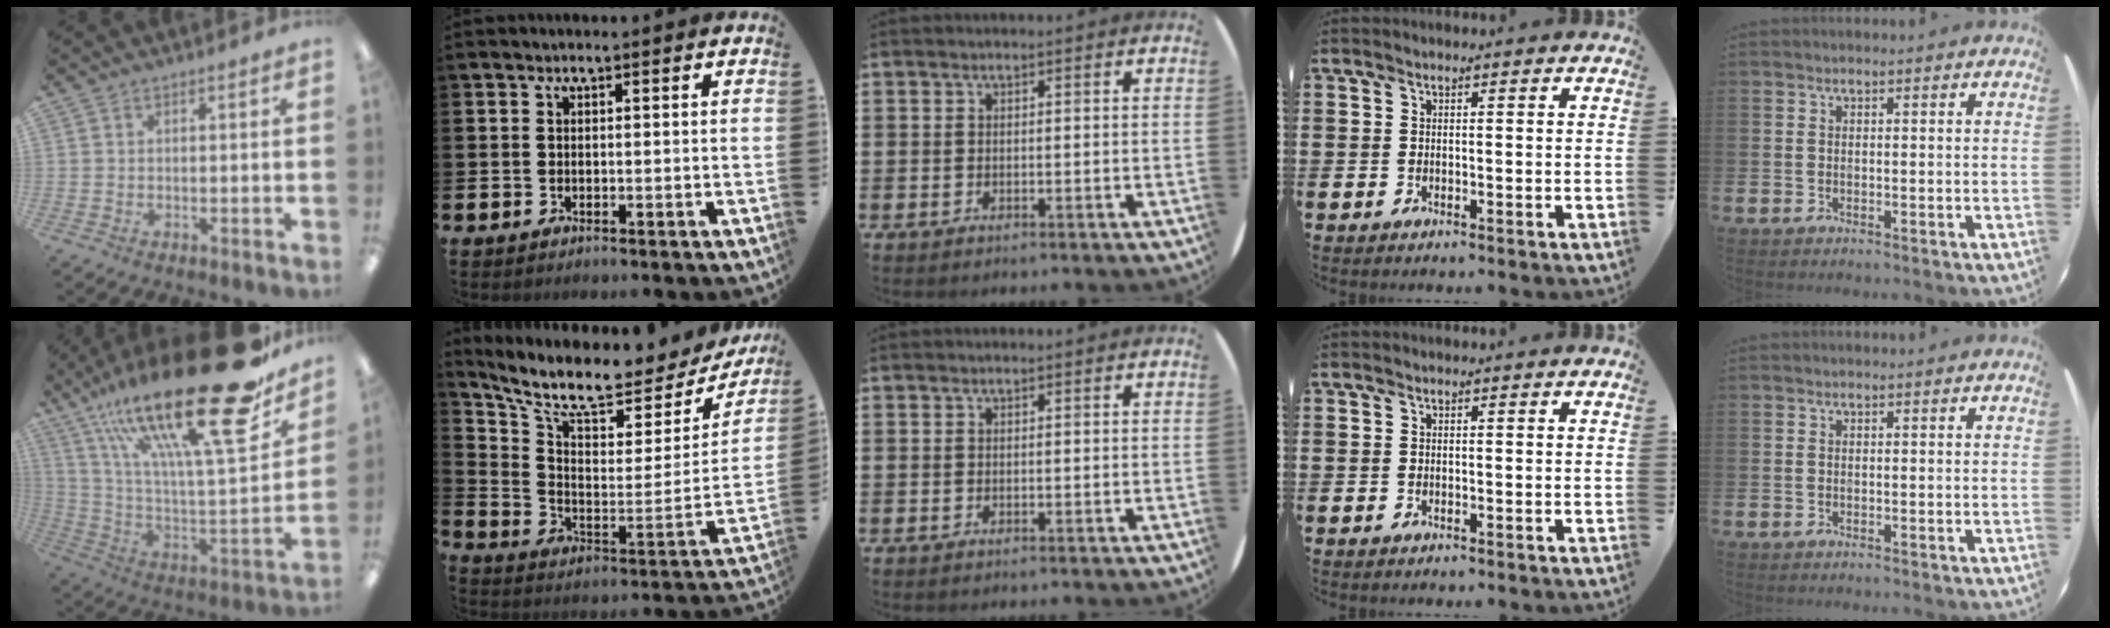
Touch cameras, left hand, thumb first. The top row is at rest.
{"thumb": {"total": 30.9, "force": [19.1, 7.5, 23.1], "torque": [-0.381, -0.133, 0.311]}, "index": {"total": 8.7, "force": [7.2, 2.4, 4.2], "torque": [-0.106, -0.061, 0.117]}}